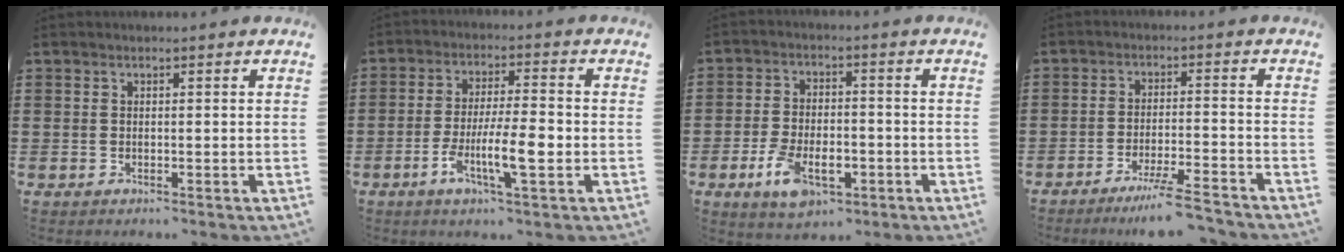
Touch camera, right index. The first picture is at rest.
{"total": 8.1, "force": [-2.7, 1.5, 7.5], "torque": [-0.143, -0.007, -0.051]}
{"total": 7.2, "force": [-3.1, 3.7, 5.4], "torque": [-0.114, 0.002, -0.058]}
{"total": 6.0, "force": [-5.0, -0.4, 3.3], "torque": [-0.059, -0.014, -0.092]}